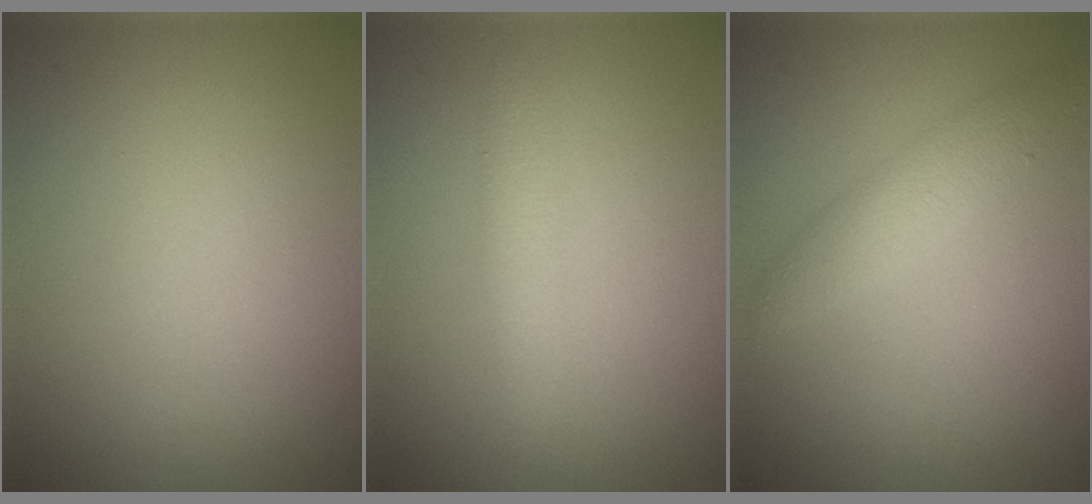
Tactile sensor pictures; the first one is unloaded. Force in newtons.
{"total": 1.6, "press": 1.6, "slide": 0.1}
{"total": 2.4, "press": 2.4, "slide": 0.1}